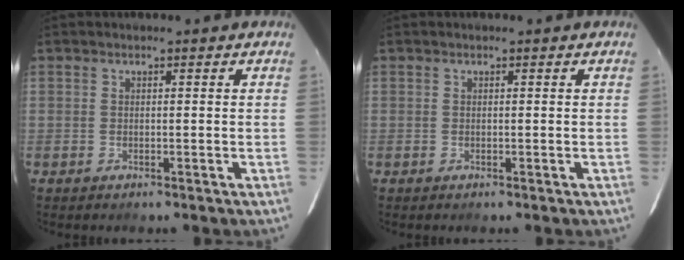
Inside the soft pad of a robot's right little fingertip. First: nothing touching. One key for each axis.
{"total": 0.0}